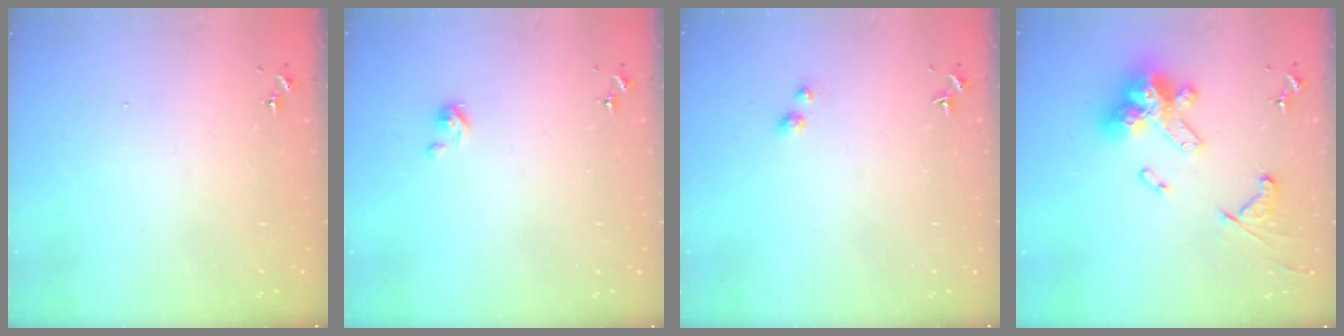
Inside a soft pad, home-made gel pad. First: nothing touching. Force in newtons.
{"total": 3.1, "press": 3.1, "slide": 0.3}
{"total": 3.1, "press": 3.0, "slide": 0.4}
{"total": 19.3, "press": 19.2, "slide": 2.0}